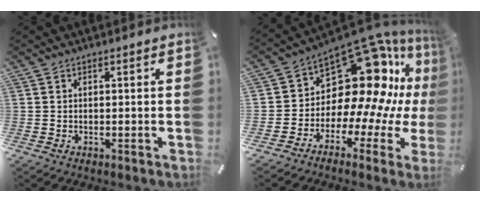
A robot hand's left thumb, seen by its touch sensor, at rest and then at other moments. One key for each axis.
{"total": 18.2, "fx": 9.9, "fy": 9.8, "fz": 11.8, "tx": -0.167, "ty": -0.118, "tz": 0.171}